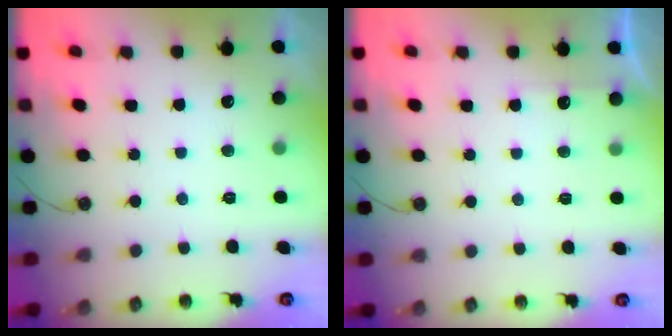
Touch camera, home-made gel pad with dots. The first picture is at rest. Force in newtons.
{"total": 3.9, "press": 3.8, "slide": 0.6}